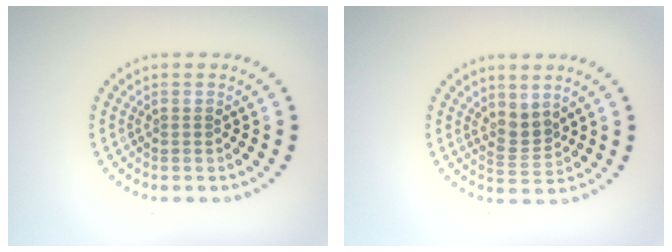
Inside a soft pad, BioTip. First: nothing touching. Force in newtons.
{"total": 2.2, "press": 1.6, "slide": 1.6}